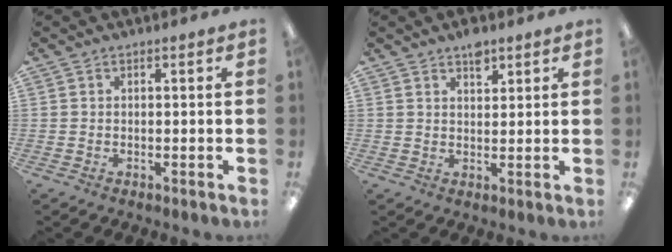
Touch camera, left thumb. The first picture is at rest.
{"total": 4.1, "force": [2.9, 2.1, 2.1], "torque": [-0.012, -0.017, 0.047]}